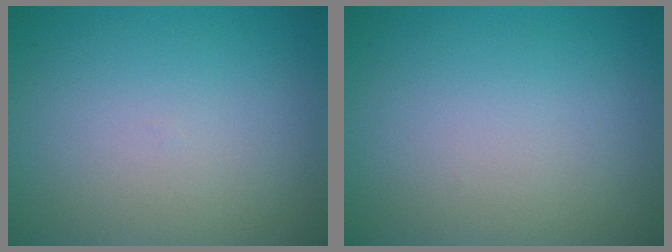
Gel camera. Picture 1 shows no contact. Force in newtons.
{"total": 0.0}